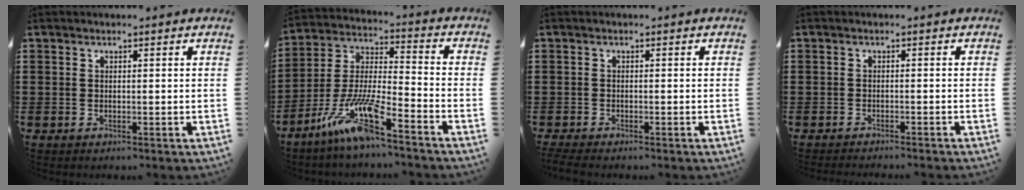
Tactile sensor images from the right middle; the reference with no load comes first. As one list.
[{"total": 11.4, "force": [-8.6, 0.9, 7.4], "torque": [-0.166, -0.006, -0.174]}, {"total": 1.0, "force": [-0.9, 0.1, 0.3], "torque": [-0.007, -0.003, -0.018]}, {"total": 1.0, "force": [-1.0, -0.1, 0.1], "torque": [-0.003, 0.000, -0.020]}]